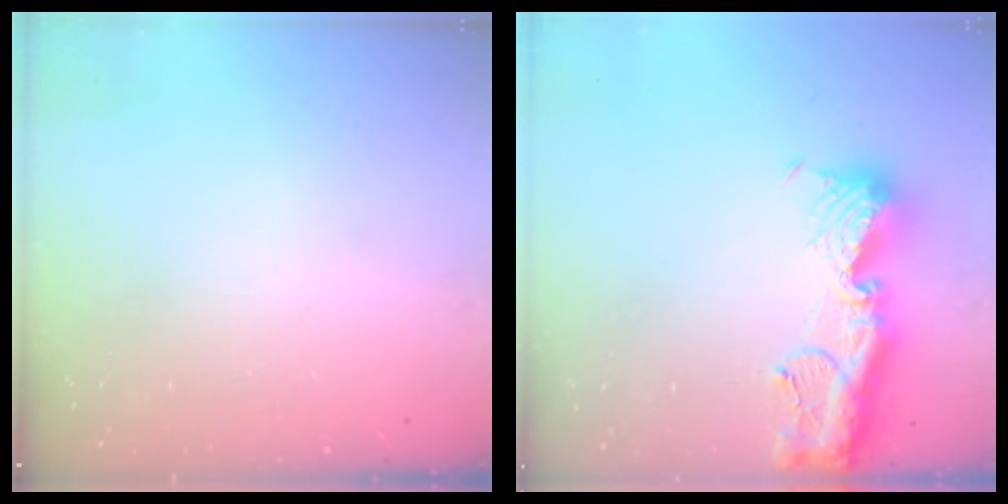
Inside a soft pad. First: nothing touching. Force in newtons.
{"total": 15.0, "press": 14.9, "slide": 1.8}